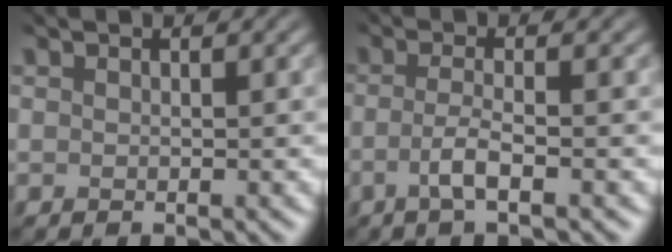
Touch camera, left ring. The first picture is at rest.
{"total": 3.0, "force": [-1.7, 0.7, 2.3], "torque": [-0.046, -0.008, -0.026]}